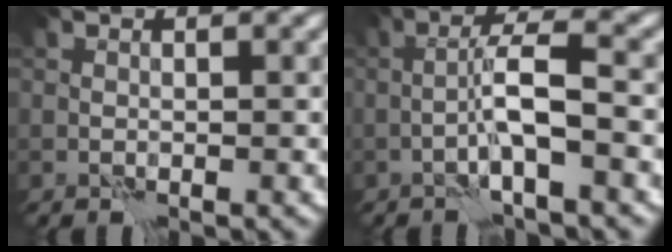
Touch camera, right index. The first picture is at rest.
{"total": 3.5, "force": [-1.1, 0.1, 3.3], "torque": [-0.063, 0.017, -0.026]}